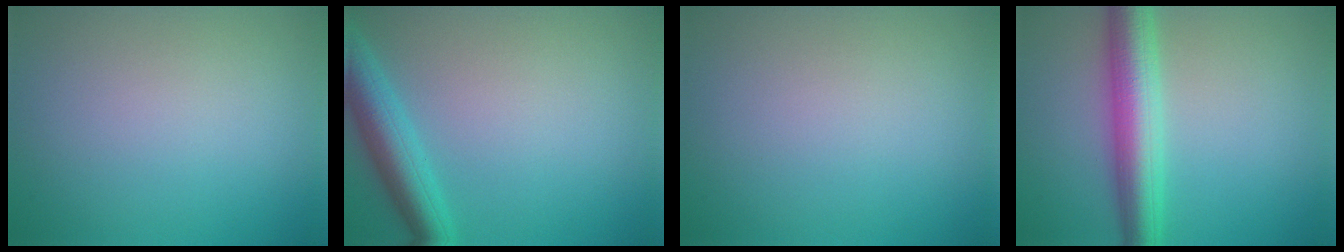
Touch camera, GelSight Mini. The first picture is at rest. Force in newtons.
{"total": 4.4, "press": 4.4, "slide": 0.3}
{"total": 0.0}
{"total": 6.3, "press": 6.3, "slide": 0.1}